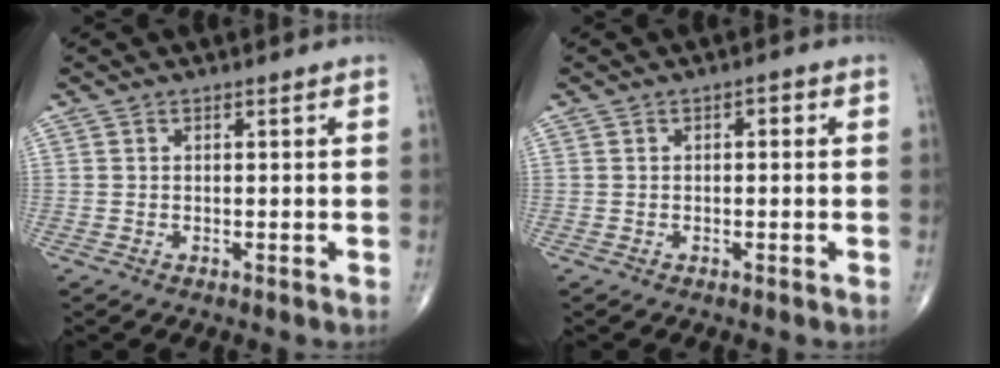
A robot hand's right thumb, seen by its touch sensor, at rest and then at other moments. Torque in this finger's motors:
{"motor_torque": [-0.23, 0.18, -0.15, -0.01, -0.01]}